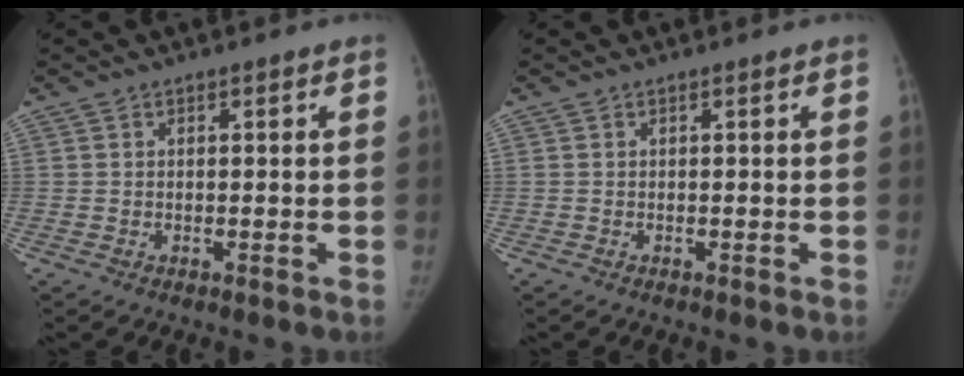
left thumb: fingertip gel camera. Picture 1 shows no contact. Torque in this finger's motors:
{"motor_torque": [-0.06, -0.06, 0.20, -0.12, 0.00]}